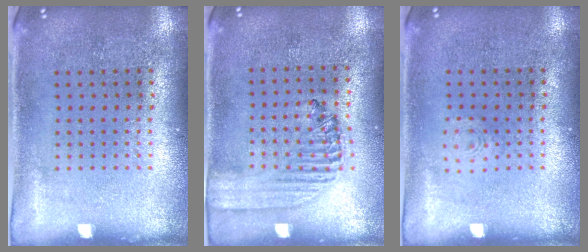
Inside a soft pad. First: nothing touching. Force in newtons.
{"total": 1.4, "press": 1.2, "slide": 0.6}
{"total": 0.7, "press": 0.6, "slide": 0.2}